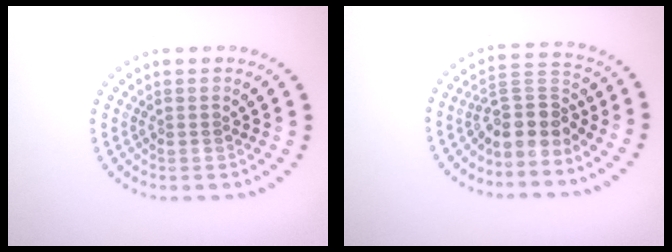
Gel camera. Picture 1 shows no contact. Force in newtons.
{"total": 4.0, "press": 3.3, "slide": 2.2}